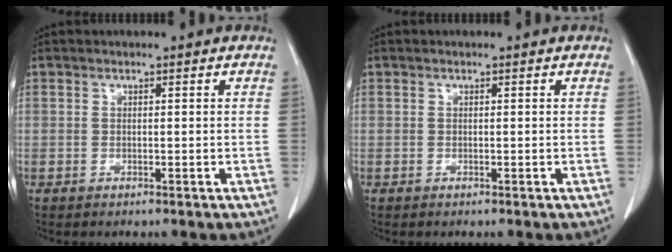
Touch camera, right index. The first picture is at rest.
{"total": 0.0}